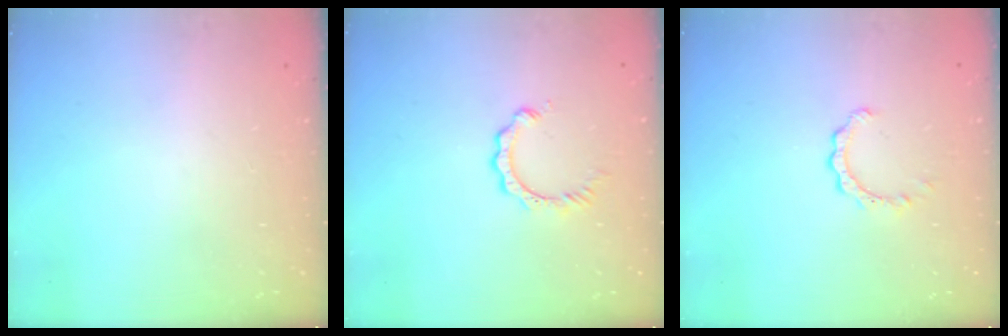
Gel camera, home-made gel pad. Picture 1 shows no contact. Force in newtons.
{"total": 3.0, "press": 2.9, "slide": 0.3}
{"total": 2.3, "press": 2.3, "slide": 0.3}